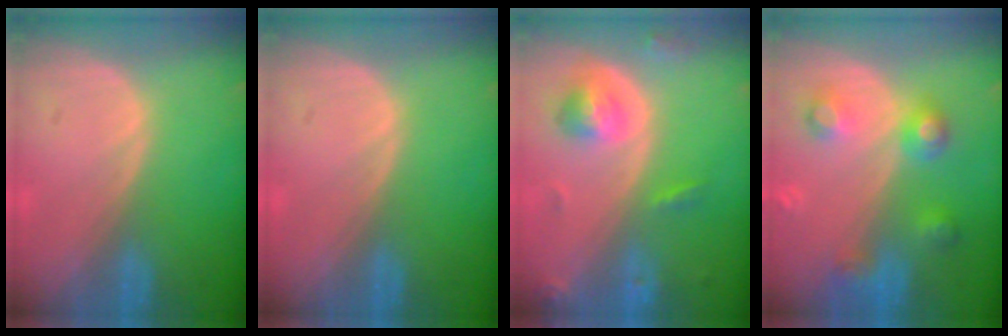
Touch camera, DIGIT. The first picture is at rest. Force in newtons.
{"total": 0.0}
{"total": 5.4, "press": 5.0, "slide": 2.1}
{"total": 5.8, "press": 5.8, "slide": 0.3}